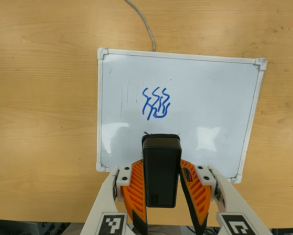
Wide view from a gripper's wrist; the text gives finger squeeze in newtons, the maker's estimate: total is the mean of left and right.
{"total": 4.7, "left": 3.7, "right": 5.7}